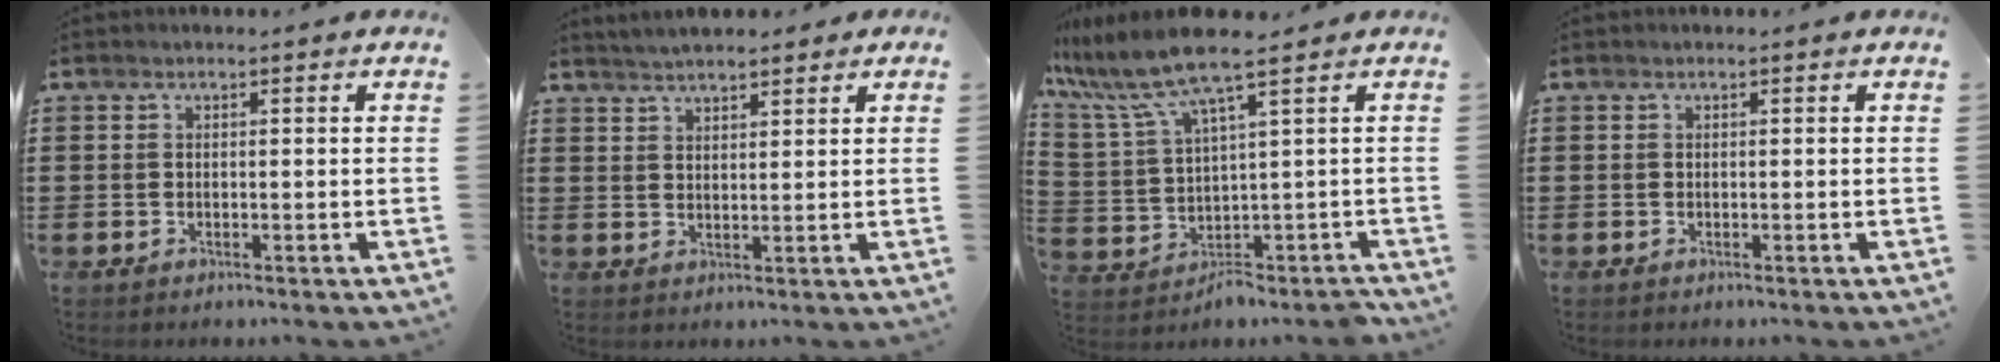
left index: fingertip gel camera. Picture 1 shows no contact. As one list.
[{"total": 3.0, "force": [2.9, 0.6, 0.8], "torque": [-0.022, 0.001, 0.054]}, {"total": 7.9, "force": [4.5, 2.1, 6.1], "torque": [-0.145, -0.032, 0.077]}, {"total": 0.0}]